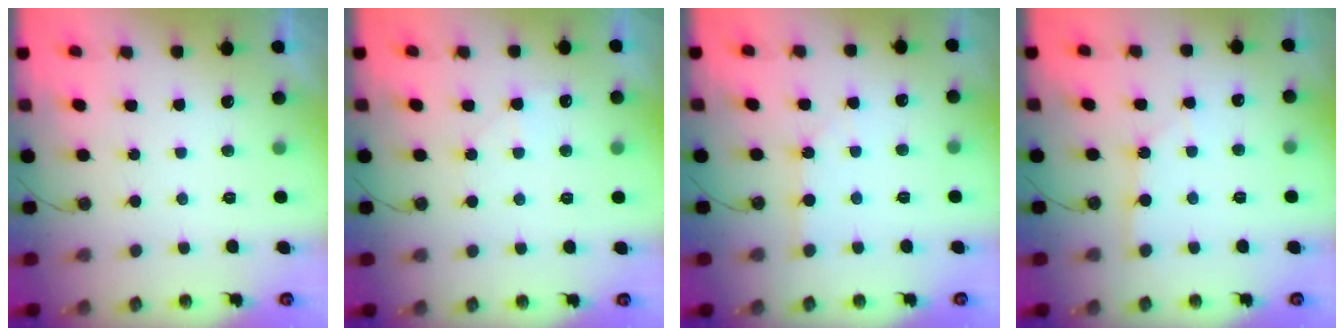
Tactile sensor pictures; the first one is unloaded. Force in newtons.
{"total": 5.6, "press": 5.6, "slide": 0.6}
{"total": 1.3, "press": 1.2, "slide": 0.2}
{"total": 1.3, "press": 1.3, "slide": 0.2}